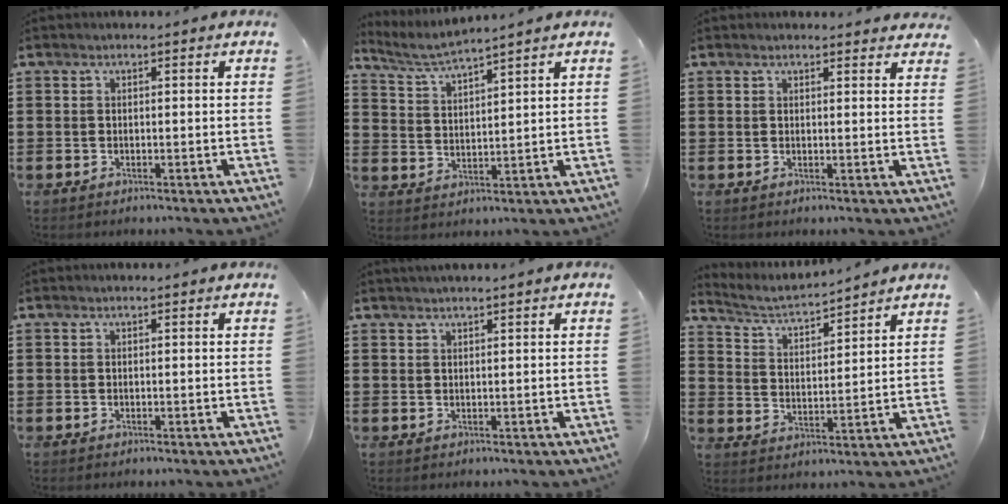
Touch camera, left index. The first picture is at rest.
{"total": 3.9, "force": [3.7, -0.6, 1.3], "torque": [-0.040, -0.023, 0.062]}
{"total": 1.8, "force": [1.7, 0.2, 0.3], "torque": [-0.009, 0.001, 0.034]}
{"total": 0.0}
{"total": 1.0, "force": [0.9, -0.2, 0.5], "torque": [-0.007, -0.002, 0.017]}
{"total": 3.5, "force": [3.4, 0.0, 0.9], "torque": [-0.037, -0.030, 0.051]}